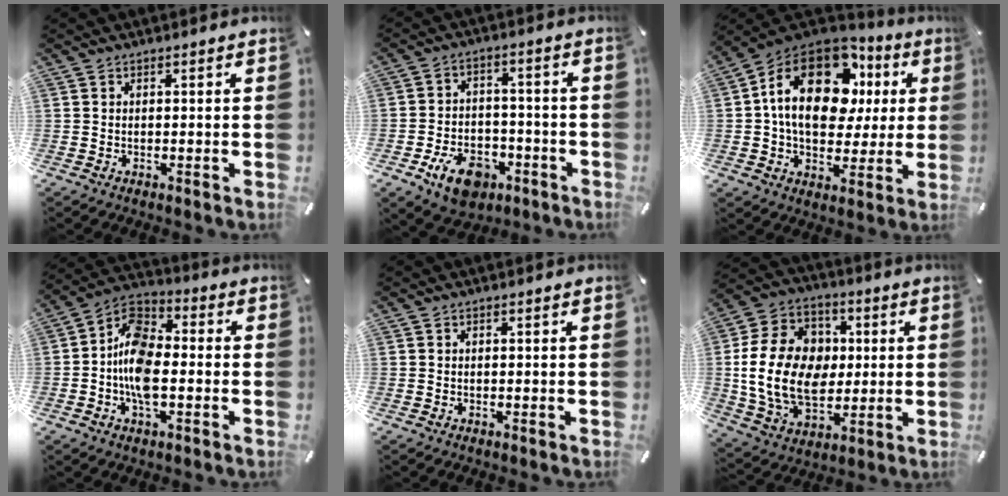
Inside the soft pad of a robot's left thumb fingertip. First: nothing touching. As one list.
[{"total": 10.3, "force": [-5.6, 6.7, 5.5], "torque": [-0.092, 0.037, -0.095]}, {"total": 21.5, "force": [5.8, 14.5, 14.8], "torque": [-0.265, -0.012, 0.098]}, {"total": 10.7, "force": [-2.8, 6.3, 8.2], "torque": [-0.175, 0.014, -0.050]}, {"total": 0.0}, {"total": 19.5, "force": [-0.1, 15.2, 12.2], "torque": [-0.246, 0.009, -0.001]}]